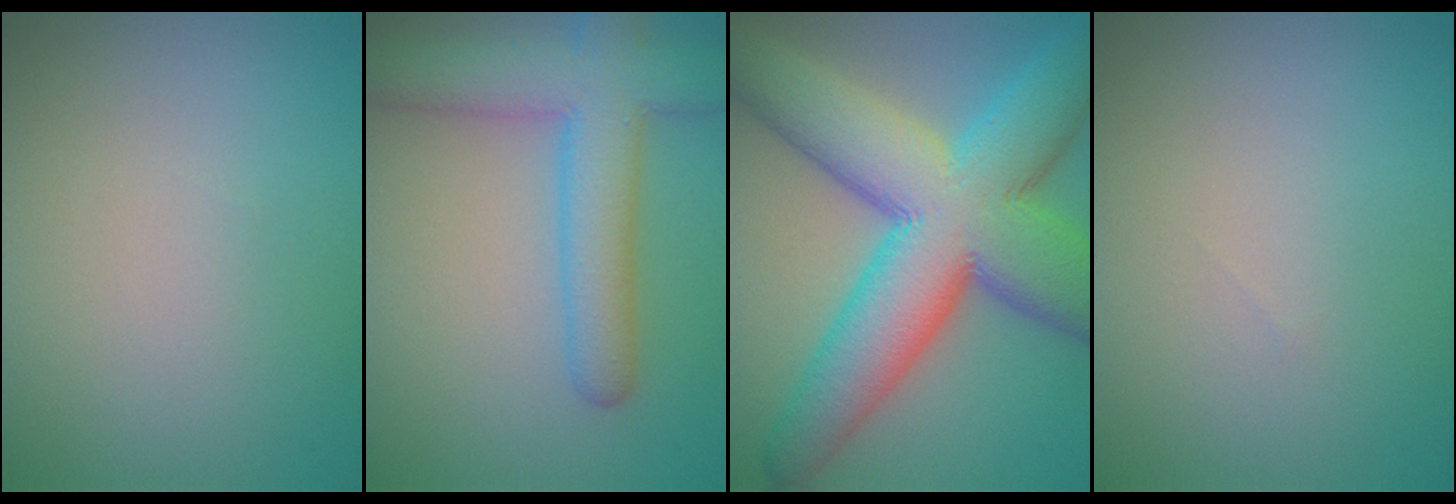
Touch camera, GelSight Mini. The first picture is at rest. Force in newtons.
{"total": 6.6, "press": 6.6, "slide": 0.4}
{"total": 14.3, "press": 14.3, "slide": 0.4}
{"total": 0.0}